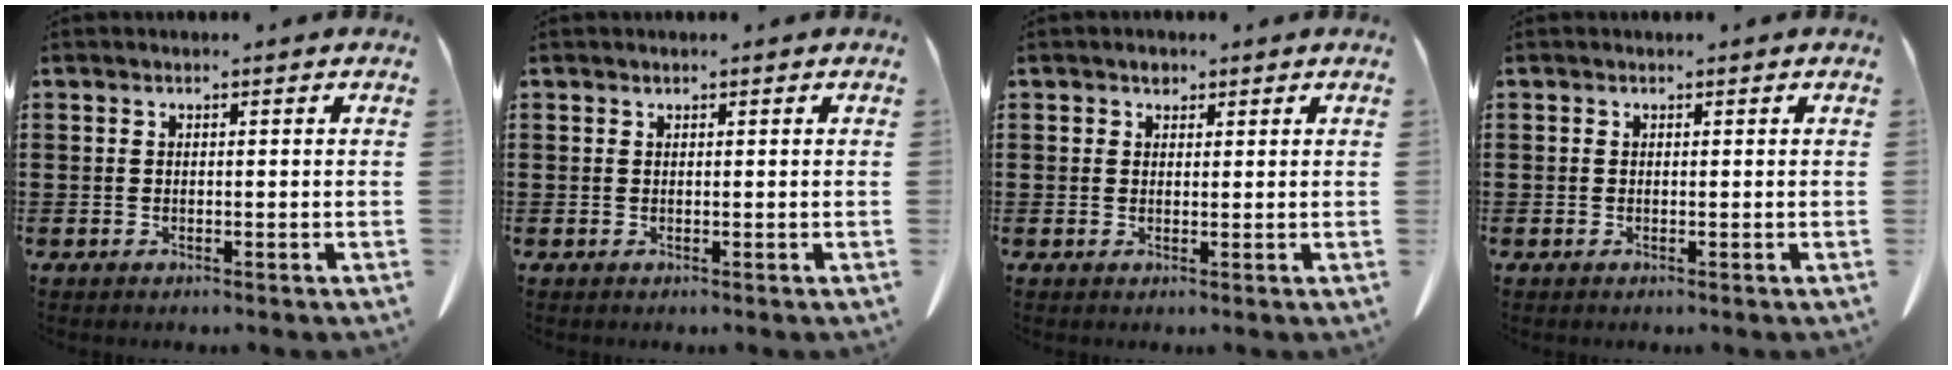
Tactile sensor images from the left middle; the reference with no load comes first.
{"total": 0.0}
{"total": 1.4, "force": [1.0, 1.0, 0.3], "torque": [-0.001, 0.001, 0.017]}
{"total": 0.0}